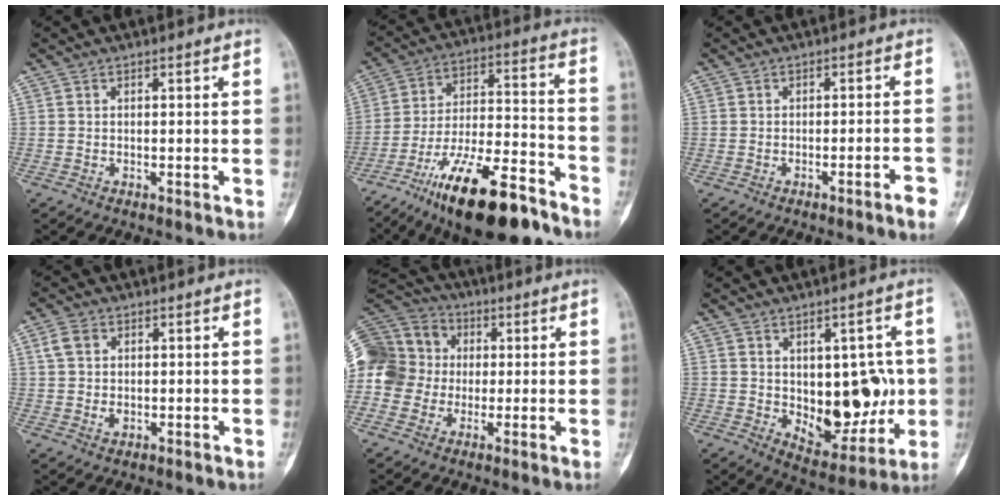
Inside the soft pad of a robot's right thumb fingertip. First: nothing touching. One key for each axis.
{"total": 21.7, "fx": -14.5, "fy": 6.3, "fz": 14.8, "tx": -0.241, "ty": 0.079, "tz": -0.243}
{"total": 2.9, "fx": -1.8, "fy": -0.1, "fz": 2.3, "tx": -0.037, "ty": 0.011, "tz": -0.026}
{"total": 4.5, "fx": 1.0, "fy": 3.4, "fz": 2.8, "tx": -0.051, "ty": 0.000, "tz": 0.020}
{"total": 19.5, "fx": 0.7, "fy": 18.1, "fz": 7.3, "tx": -0.176, "ty": 0.067, "tz": 0.015}
{"total": 14.5, "fx": -0.1, "fy": 8.3, "fz": 11.9, "tx": -0.110, "ty": -0.009, "tz": 0.021}